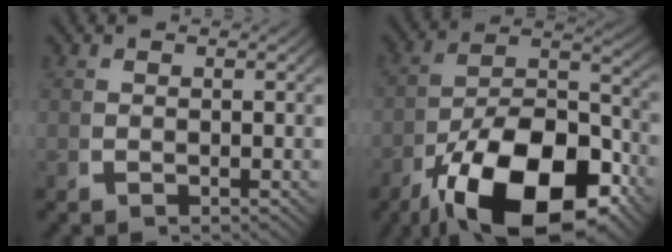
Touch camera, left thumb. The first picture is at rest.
{"total": 16.3, "force": [-5.6, 9.0, 12.4], "torque": [-0.228, -0.064, -0.061]}